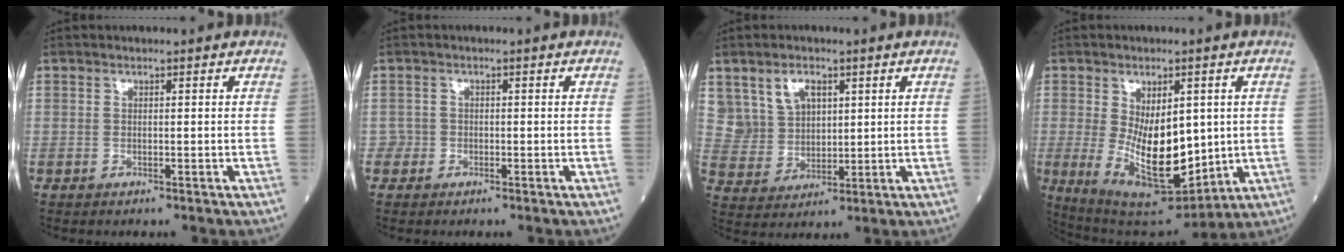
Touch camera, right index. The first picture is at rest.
{"total": 1.2, "force": [-0.5, 1.1, -0.2], "torque": [0.008, 0.008, -0.013]}
{"total": 7.0, "force": [3.6, 5.1, 3.1], "torque": [-0.062, 0.017, 0.080]}
{"total": 13.8, "force": [-0.6, 5.8, 12.5], "torque": [-0.214, -0.021, 0.010]}